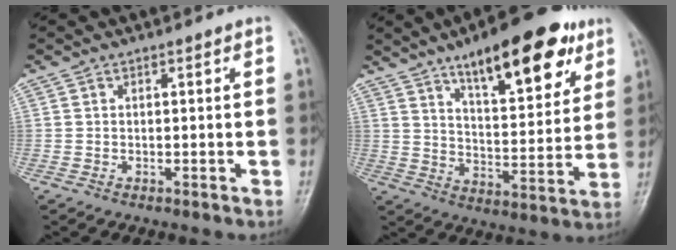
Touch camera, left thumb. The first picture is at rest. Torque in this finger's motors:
{"motor_torque": [0.66, 0.60, 1.46, -1.32, 0.29]}